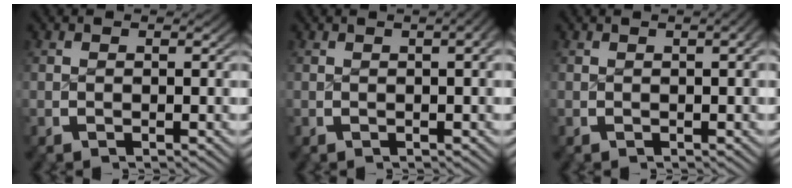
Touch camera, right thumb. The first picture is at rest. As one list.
[{"total": 2.7, "force": [0.5, 0.9, 2.5], "torque": [-0.025, 0.016, 0.004]}, {"total": 1.4, "force": [0.1, 0.3, 1.4], "torque": [-0.016, 0.008, 0.002]}]